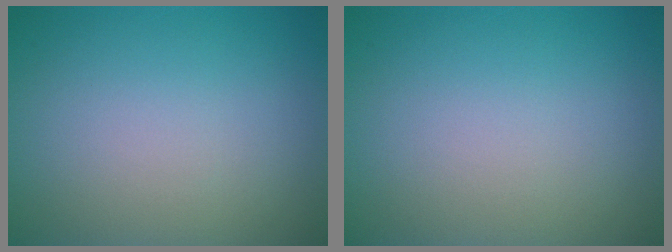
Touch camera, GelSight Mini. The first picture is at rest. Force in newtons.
{"total": 0.0}